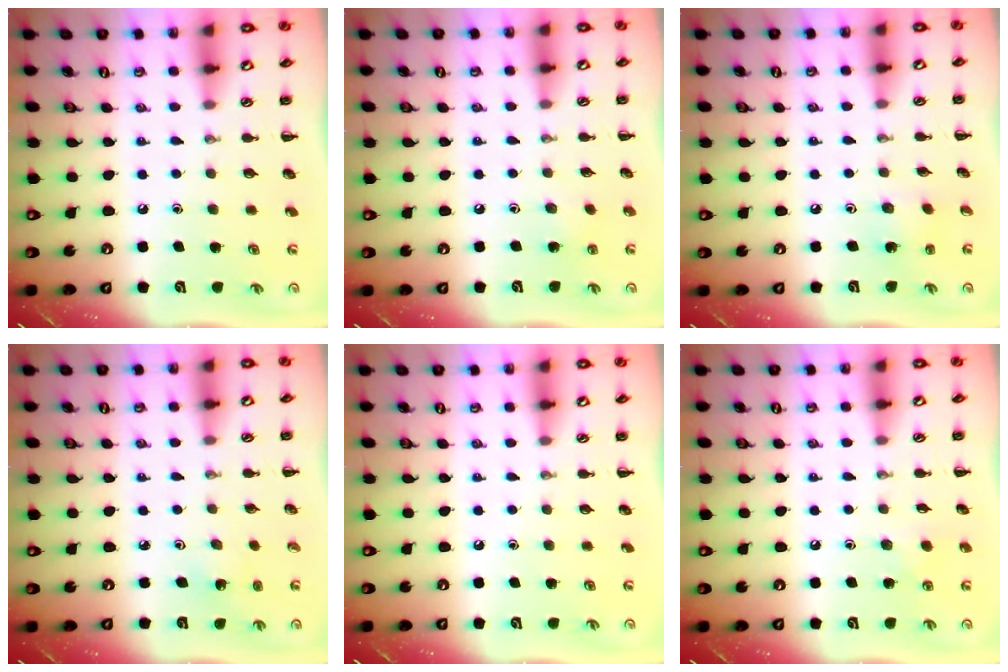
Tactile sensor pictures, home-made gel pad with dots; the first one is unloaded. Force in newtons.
{"total": 3.3, "press": 3.1, "slide": 1.0}
{"total": 2.7, "press": 2.6, "slide": 0.7}
{"total": 2.1, "press": 2.0, "slide": 0.7}
{"total": 0.0}
{"total": 5.3, "press": 5.2, "slide": 1.0}